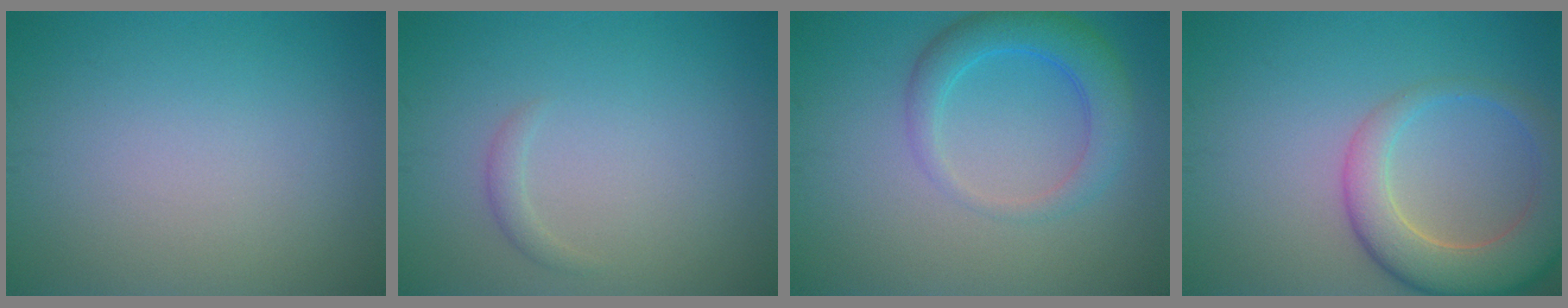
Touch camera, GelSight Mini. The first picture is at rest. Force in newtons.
{"total": 0.9, "press": 0.9, "slide": 0.1}
{"total": 4.1, "press": 4.1, "slide": 0.2}
{"total": 6.5, "press": 6.4, "slide": 0.5}